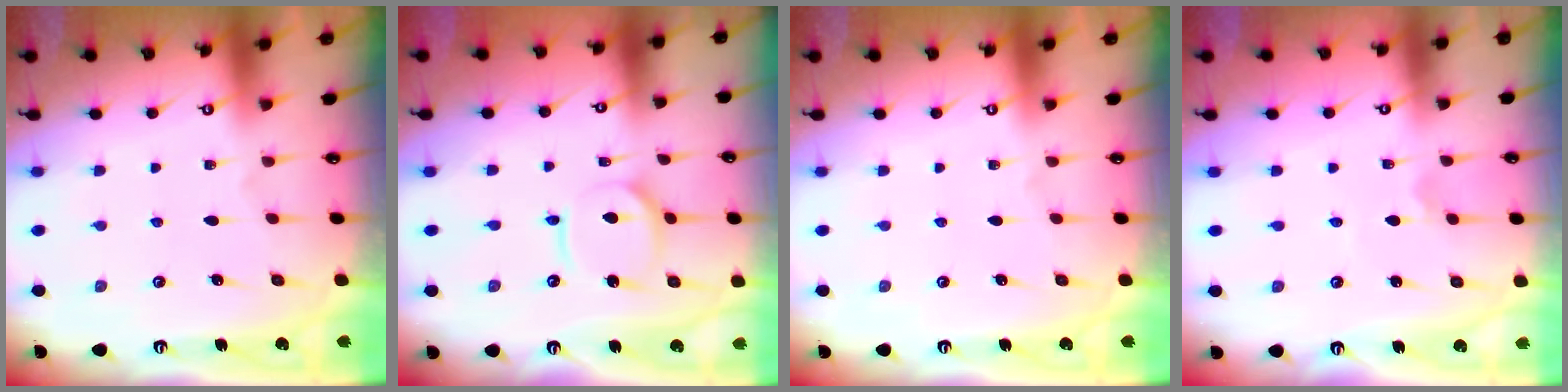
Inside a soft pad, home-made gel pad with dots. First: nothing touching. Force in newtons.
{"total": 8.0, "press": 8.0, "slide": 0.7}
{"total": 0.0}
{"total": 1.6, "press": 1.6, "slide": 0.3}